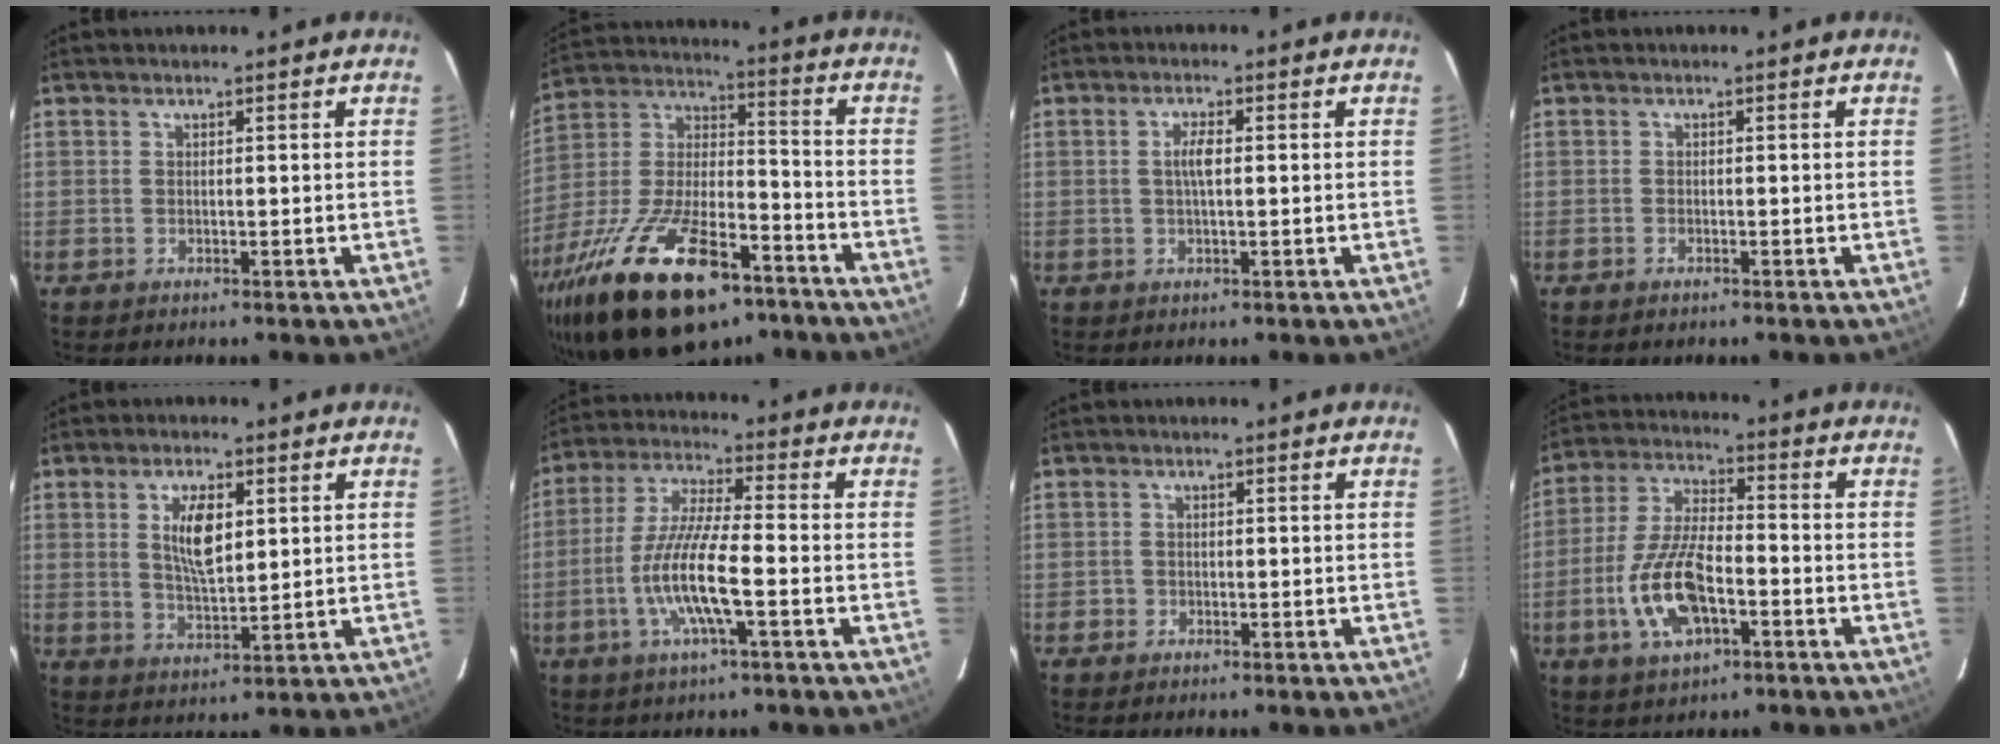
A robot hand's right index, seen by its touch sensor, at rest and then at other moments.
{"total": 28.2, "force": [-17.4, 11.7, 18.8], "torque": [-0.369, -0.017, -0.281]}
{"total": 2.6, "force": [0.1, 0.6, 2.5], "torque": [-0.049, 0.004, 0.002]}
{"total": 0.8, "force": [-0.6, 0.4, 0.3], "torque": [-0.007, 0.000, -0.012]}
{"total": 7.4, "force": [2.1, 3.1, 6.3], "torque": [-0.113, 0.000, 0.044]}
{"total": 11.8, "force": [-3.7, 1.6, 11.0], "torque": [-0.229, -0.007, -0.070]}
{"total": 1.3, "force": [-0.7, 1.1, 0.0], "torque": [-0.002, 0.004, -0.011]}
{"total": 13.7, "force": [-4.7, 5.8, 11.5], "torque": [-0.247, -0.002, -0.086]}